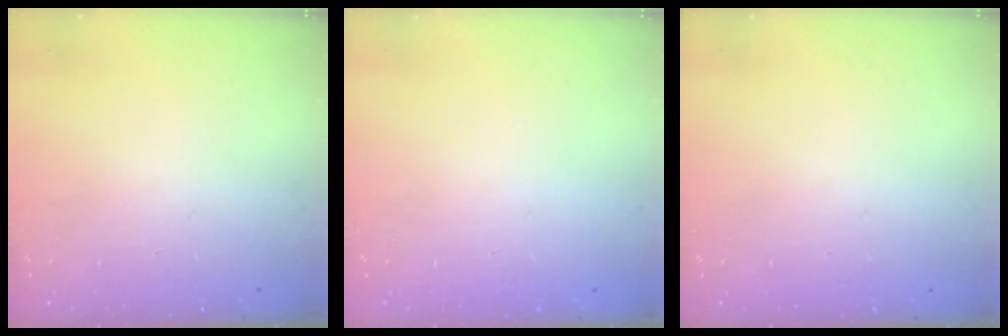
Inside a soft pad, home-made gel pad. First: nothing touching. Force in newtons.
{"total": 0.0}
{"total": 0.0}